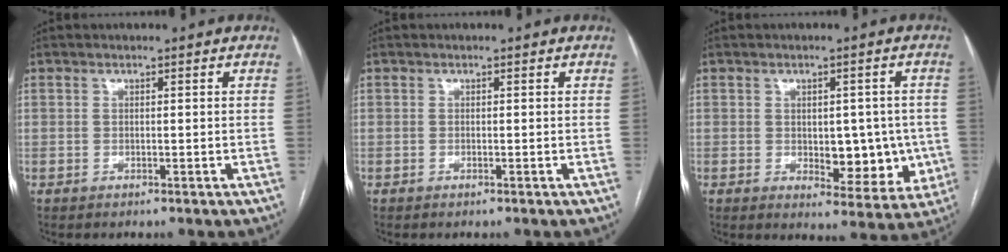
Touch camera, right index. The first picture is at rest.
{"total": 0.0}
{"total": 9.1, "force": [-0.9, 4.9, 7.6], "torque": [-0.078, 0.003, 0.000]}